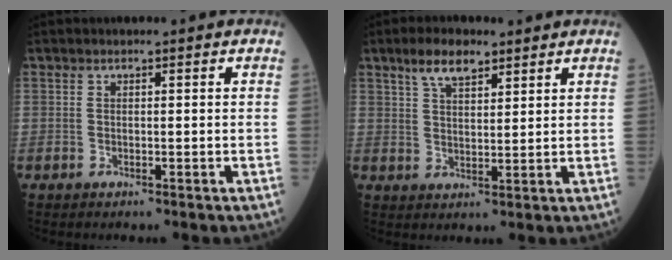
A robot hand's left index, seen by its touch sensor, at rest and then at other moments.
{"total": 5.5, "force": [3.9, 2.0, 3.3], "torque": [-0.066, 0.009, 0.074]}